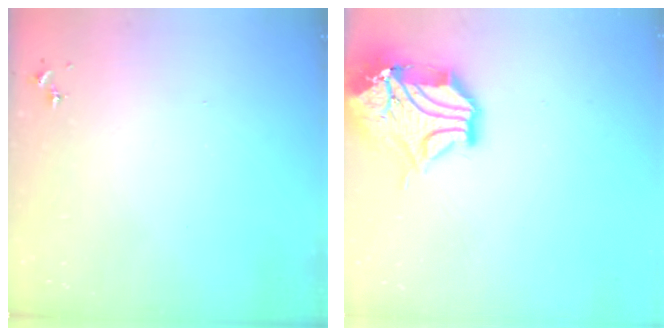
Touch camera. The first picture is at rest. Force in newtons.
{"total": 16.8, "press": 16.6, "slide": 2.4}